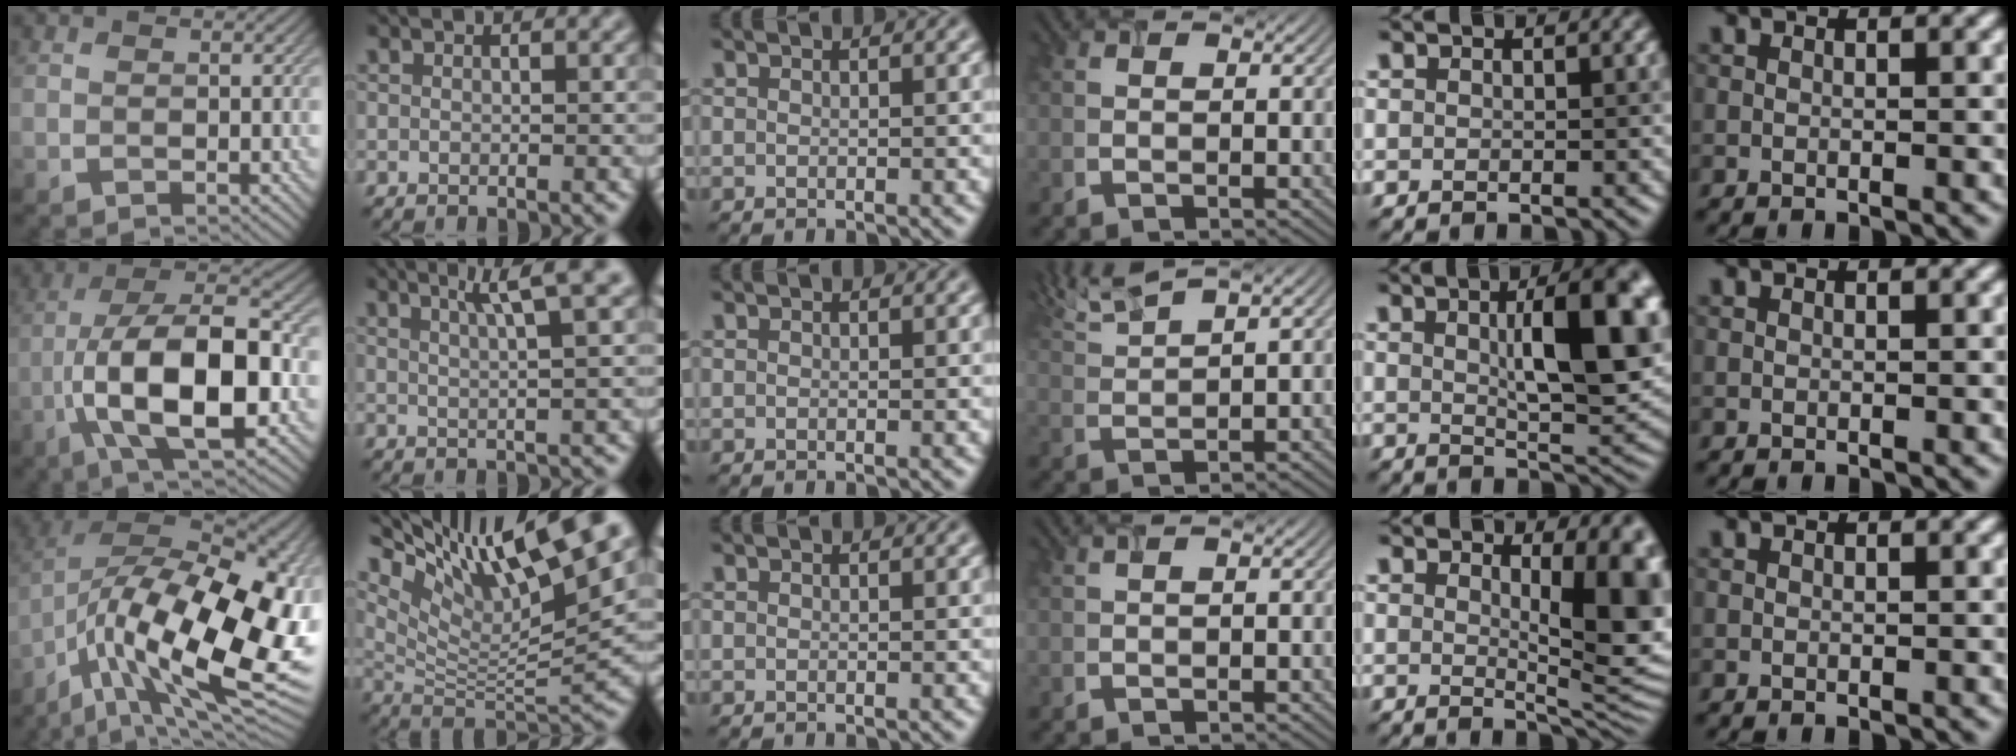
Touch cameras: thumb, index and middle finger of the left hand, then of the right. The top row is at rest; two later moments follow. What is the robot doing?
{"motion": "open", "object": "airpods case & airpods"}